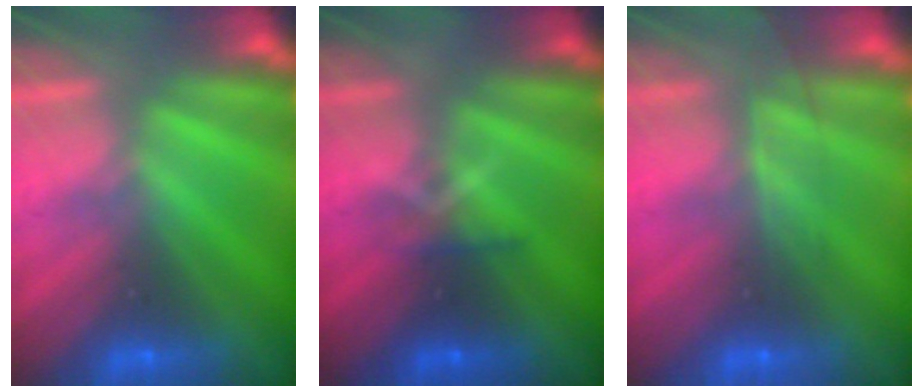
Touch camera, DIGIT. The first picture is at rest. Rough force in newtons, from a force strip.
{"total": 3.9}
{"total": 2.5}